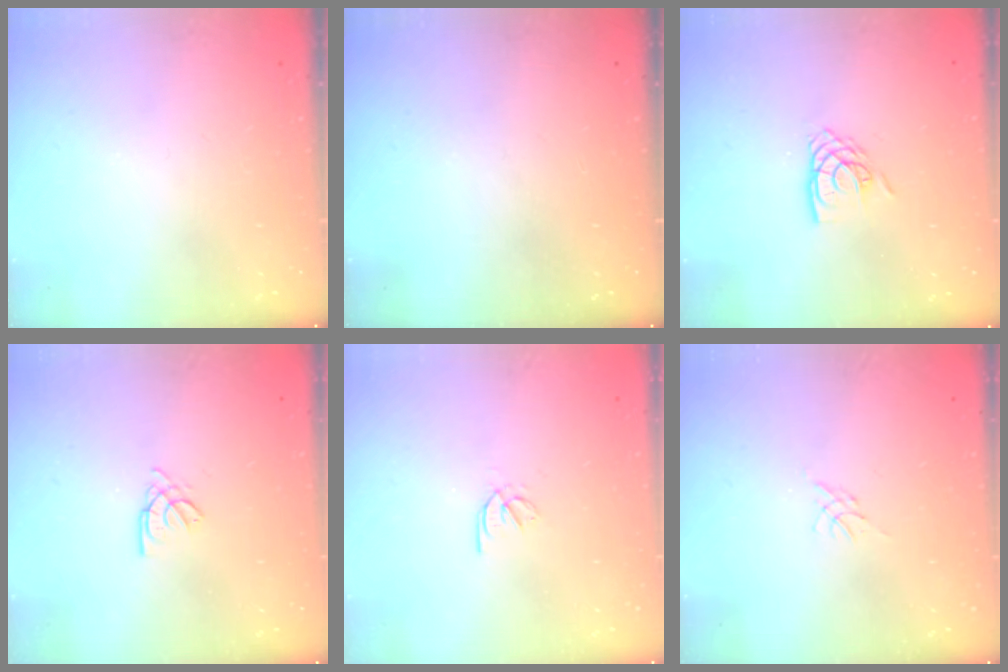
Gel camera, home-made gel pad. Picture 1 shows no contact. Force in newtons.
{"total": 0.0}
{"total": 7.4, "press": 7.3, "slide": 0.5}
{"total": 2.3, "press": 2.3, "slide": 0.5}
{"total": 2.3, "press": 2.2, "slide": 0.5}
{"total": 0.0}